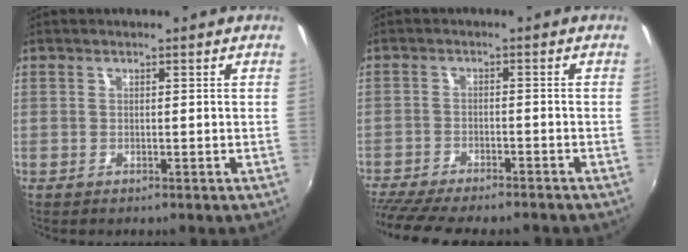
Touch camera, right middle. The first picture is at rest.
{"total": 14.1, "force": [-12.2, 2.5, 6.6], "torque": [-0.140, -0.034, -0.188]}